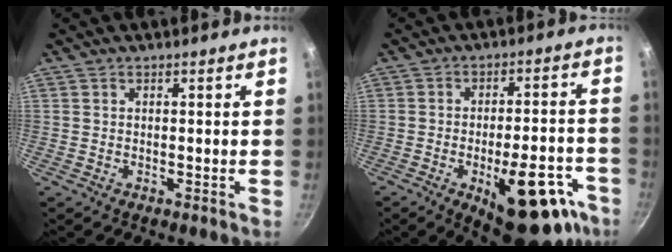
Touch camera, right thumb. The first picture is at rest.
{"total": 19.9, "force": [-9.0, 8.5, 15.6], "torque": [-0.145, 0.034, -0.110]}